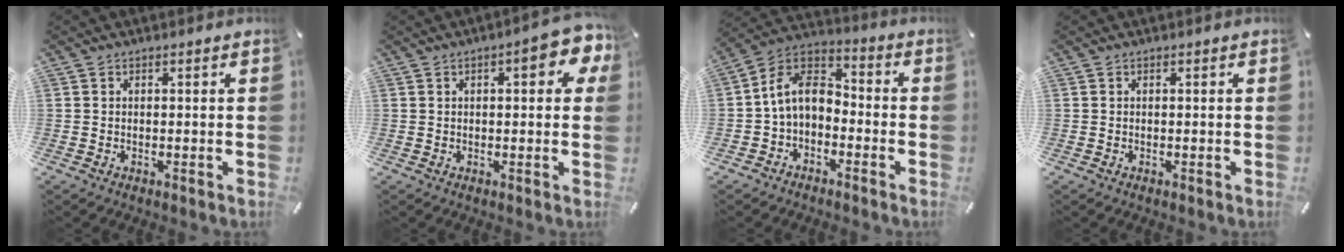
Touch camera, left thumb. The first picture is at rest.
{"total": 8.6, "force": [3.0, 3.2, 7.3], "torque": [-0.092, -0.011, 0.043]}
{"total": 9.5, "force": [-2.1, 7.0, 6.2], "torque": [-0.141, 0.017, -0.046]}
{"total": 0.0}